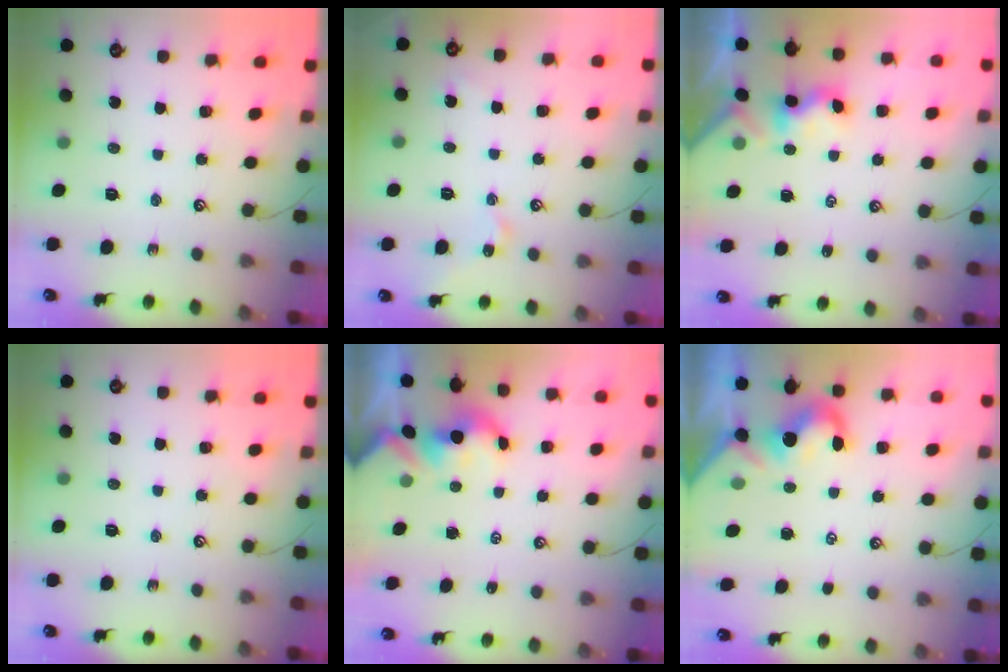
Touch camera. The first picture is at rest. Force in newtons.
{"total": 2.4, "press": 2.4, "slide": 0.4}
{"total": 2.1, "press": 2.1, "slide": 0.3}
{"total": 0.0}
{"total": 1.9, "press": 1.9, "slide": 0.2}
{"total": 1.6, "press": 1.3, "slide": 0.8}